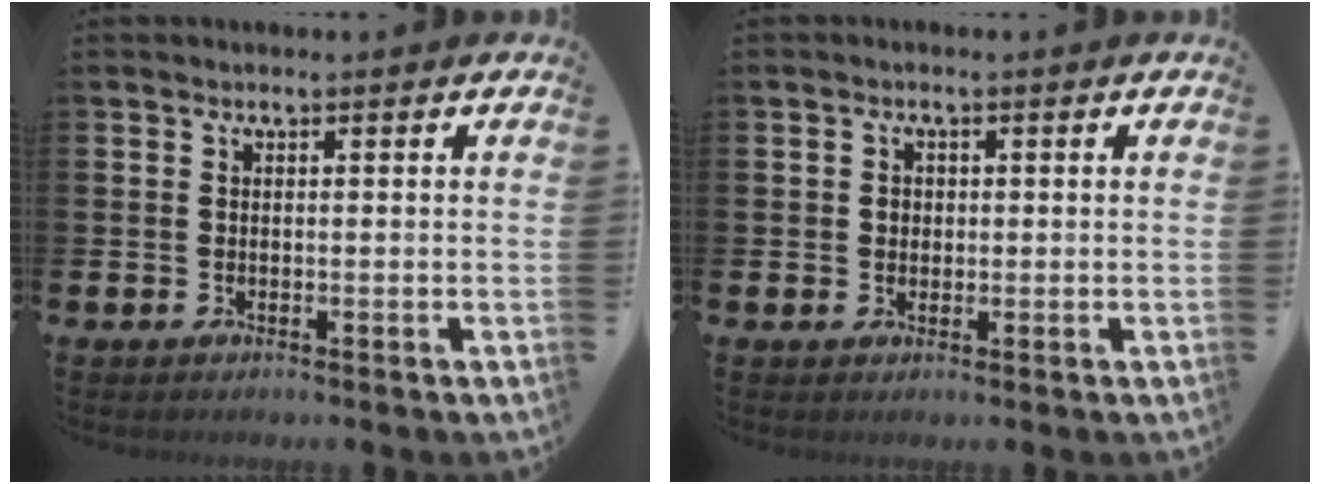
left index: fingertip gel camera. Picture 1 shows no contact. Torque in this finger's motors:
{"motor_torque": [0.14, 0.04, 0.00, 0.00]}